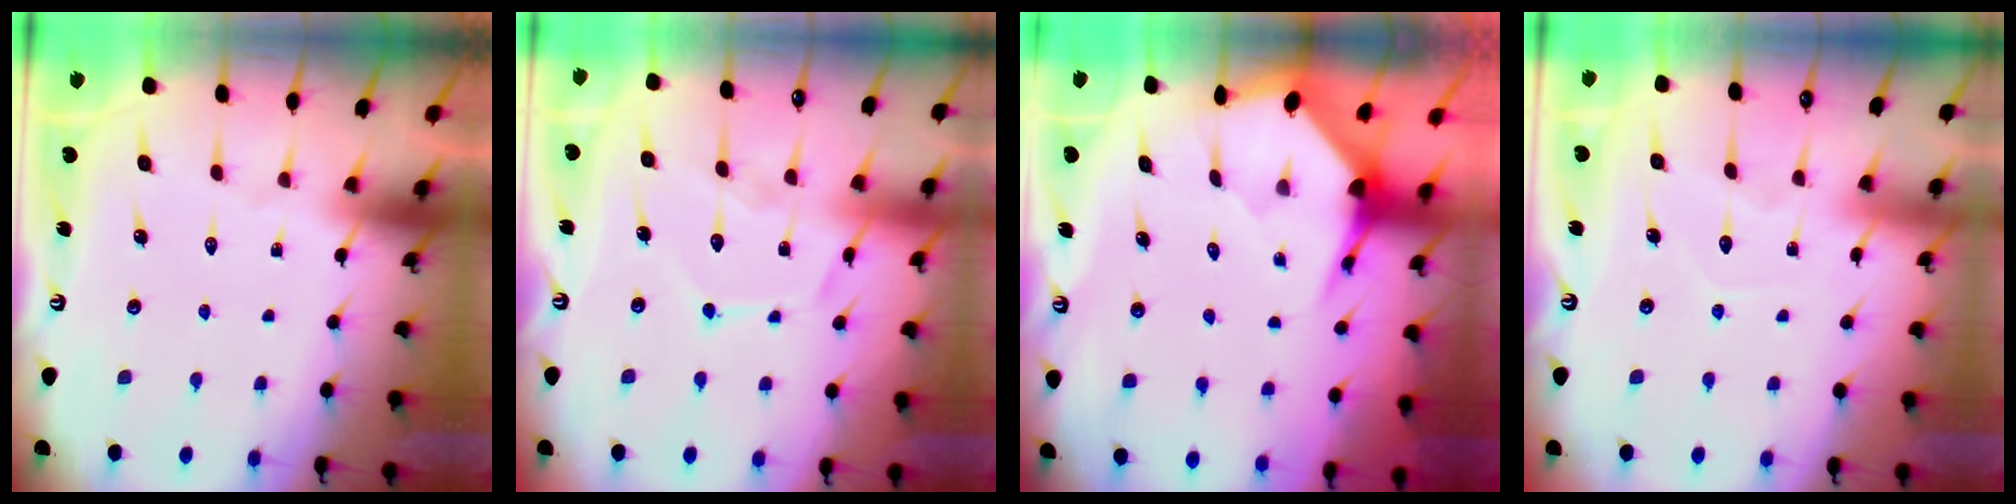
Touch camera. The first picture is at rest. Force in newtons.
{"total": 11.1, "press": 11.1, "slide": 0.9}
{"total": 3.7, "press": 3.7, "slide": 0.4}
{"total": 4.1, "press": 4.1, "slide": 0.4}